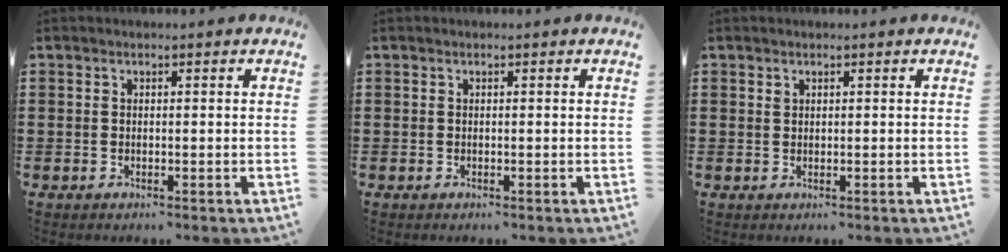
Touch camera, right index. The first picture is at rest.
{"total": 0.0}
{"total": 0.6, "force": [0.4, 0.5, 0.2], "torque": [-0.005, 0.001, 0.008]}